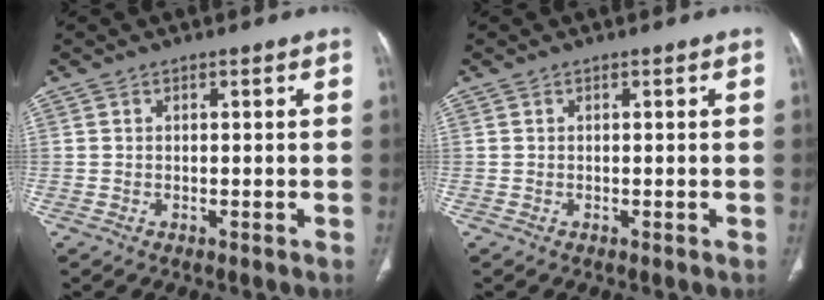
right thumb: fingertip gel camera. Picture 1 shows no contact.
{"total": 0.0}